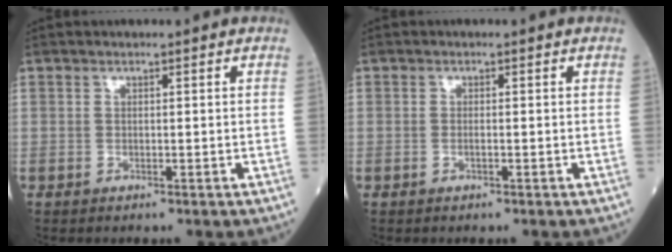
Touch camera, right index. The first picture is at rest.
{"total": 0.8, "force": [-0.2, 0.2, 0.7], "torque": [-0.017, -0.001, -0.003]}